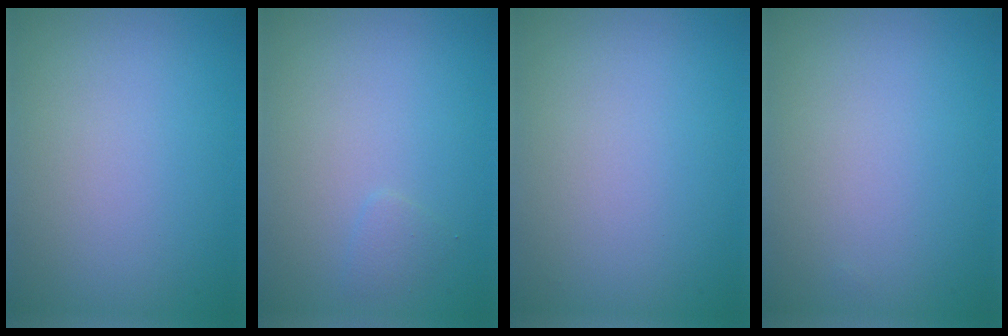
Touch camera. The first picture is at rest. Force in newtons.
{"total": 0.7, "press": 0.7, "slide": 0.0}
{"total": 0.0}
{"total": 0.0}